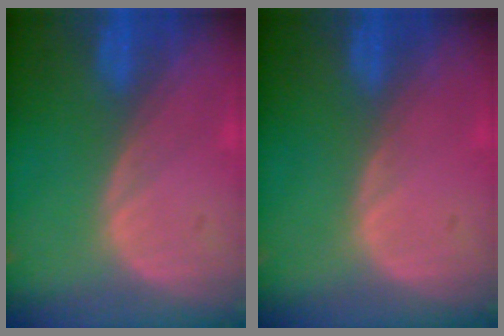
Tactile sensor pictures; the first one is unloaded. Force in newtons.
{"total": 0.0}